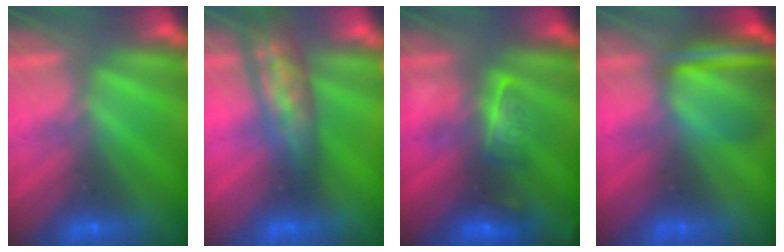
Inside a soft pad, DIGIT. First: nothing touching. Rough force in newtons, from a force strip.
{"total": 2.9}
{"total": 2.6}
{"total": 7.3}